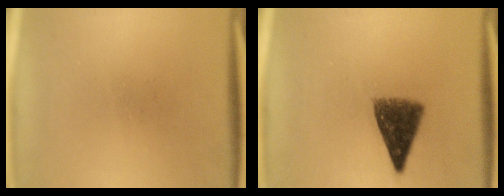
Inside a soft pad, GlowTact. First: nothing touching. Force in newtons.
{"total": 8.0}